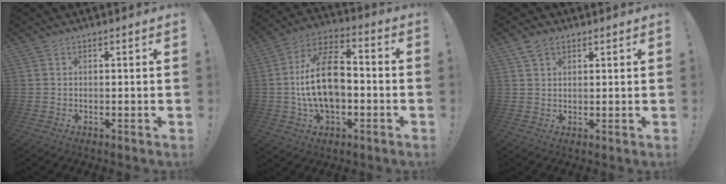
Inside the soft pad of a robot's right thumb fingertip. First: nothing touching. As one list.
[{"total": 17.6, "force": [-1.9, 10.5, 13.9], "torque": [-0.259, 0.025, -0.033]}, {"total": 3.8, "force": [2.3, 2.4, 1.8], "torque": [-0.031, -0.002, 0.044]}]